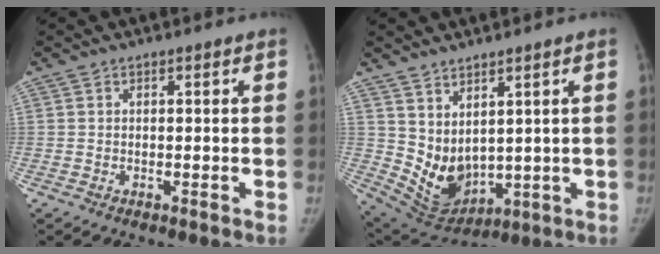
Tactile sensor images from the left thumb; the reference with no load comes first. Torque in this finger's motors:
{"motor_torque": [0.02, 0.02, 0.75, -0.69, 0.27]}